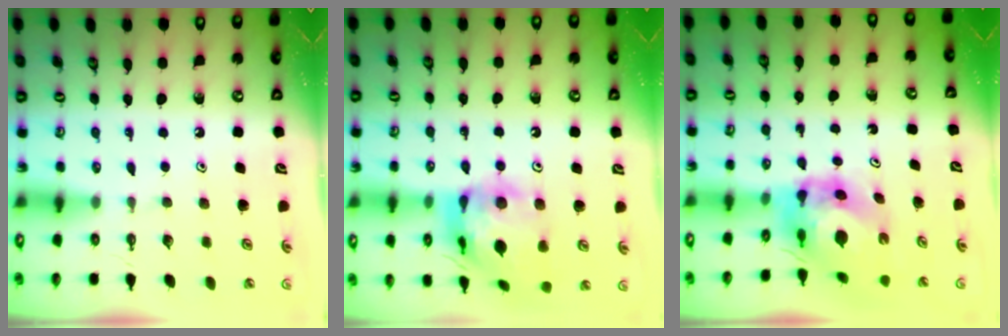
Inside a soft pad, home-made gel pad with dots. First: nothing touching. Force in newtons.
{"total": 16.8, "press": 16.7, "slide": 1.8}
{"total": 7.5, "press": 7.5, "slide": 0.7}